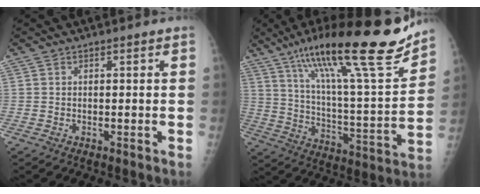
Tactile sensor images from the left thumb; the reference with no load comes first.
{"total": 27.2, "force": [18.7, 4.4, 19.2], "torque": [-0.292, -0.055, 0.306]}